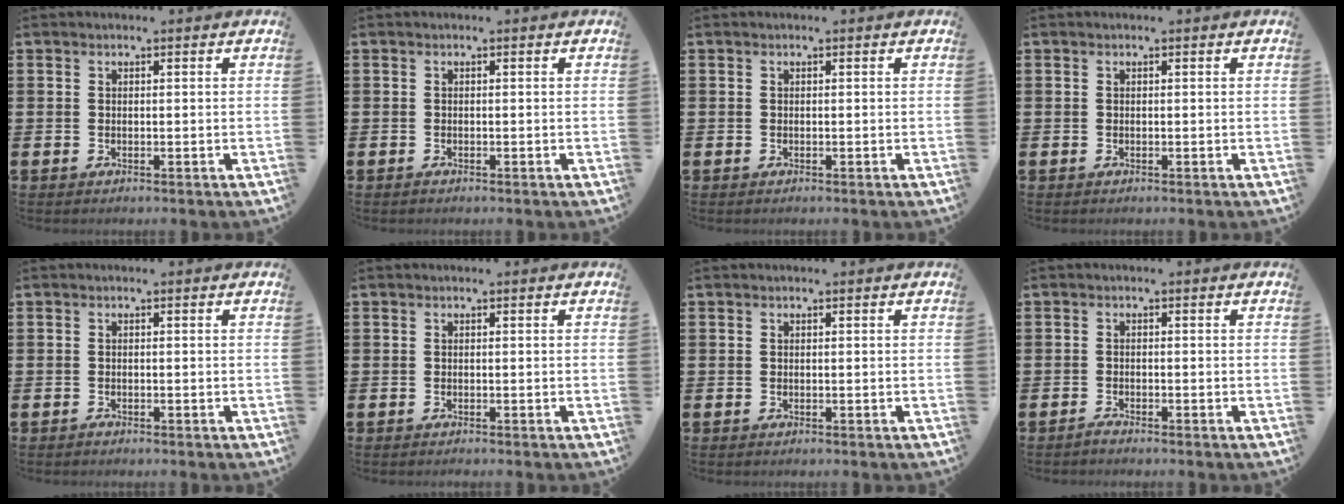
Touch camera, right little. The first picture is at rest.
{"total": 0.0}
{"total": 0.0}
{"total": 0.0}
{"total": 0.0}
{"total": 0.0}
{"total": 0.0}
{"total": 0.7, "force": [-0.6, 0.0, 0.3], "torque": [-0.007, -0.002, -0.011]}